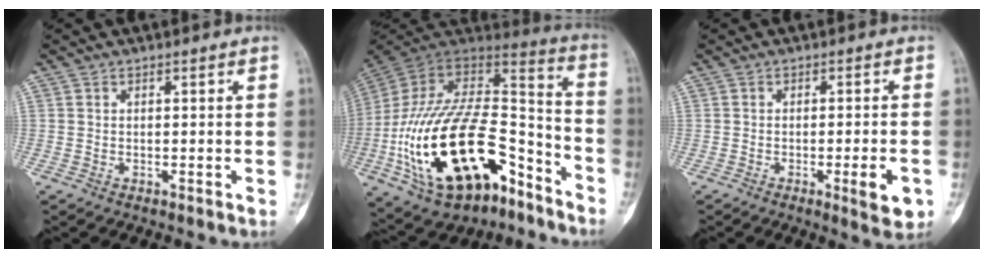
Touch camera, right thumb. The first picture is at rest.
{"total": 31.5, "force": [-14.1, 16.6, 22.7], "torque": [-0.448, 0.069, -0.229]}
{"total": 5.8, "force": [-2.1, 1.2, 5.2], "torque": [-0.062, 0.000, -0.025]}